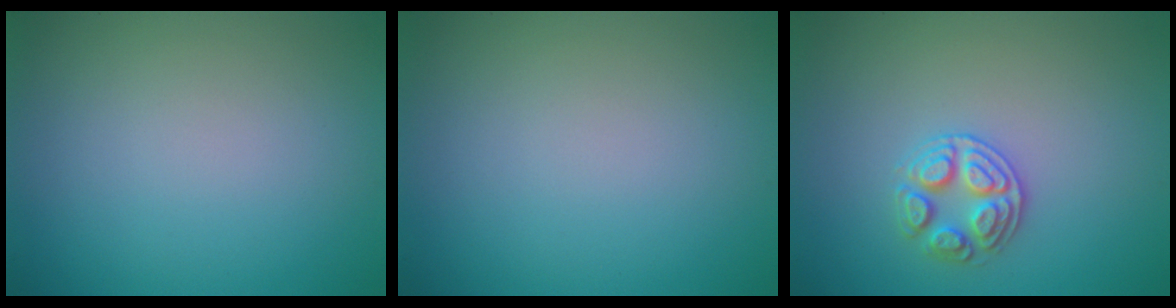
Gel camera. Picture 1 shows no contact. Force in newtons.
{"total": 0.0}
{"total": 2.6, "press": 2.6, "slide": 0.5}